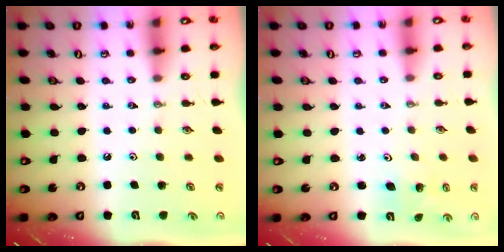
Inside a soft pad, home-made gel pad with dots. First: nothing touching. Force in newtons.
{"total": 2.5, "press": 2.5, "slide": 0.1}